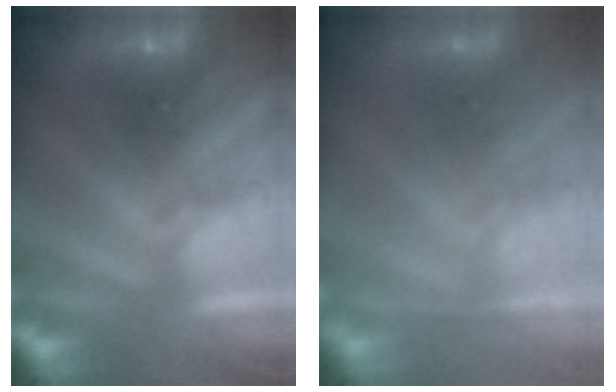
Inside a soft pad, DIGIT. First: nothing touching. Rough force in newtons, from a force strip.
{"total": 1.4}